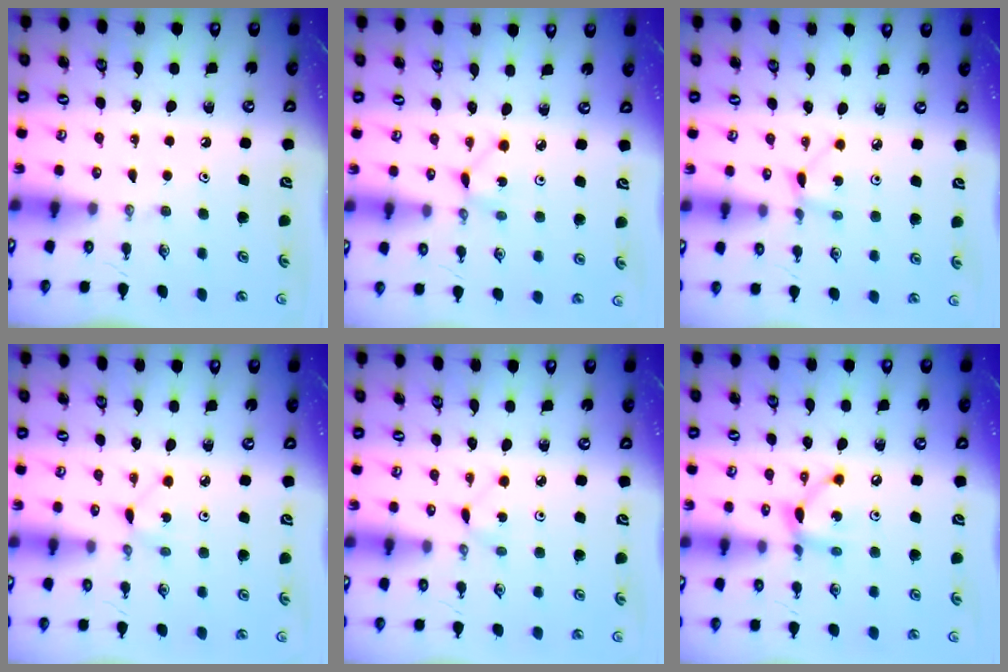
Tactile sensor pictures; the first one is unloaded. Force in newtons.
{"total": 2.3, "press": 2.3, "slide": 0.3}
{"total": 2.5, "press": 2.4, "slide": 0.3}
{"total": 2.4, "press": 2.4, "slide": 0.3}
{"total": 1.5, "press": 1.4, "slide": 0.2}
{"total": 8.6, "press": 8.6, "slide": 0.4}